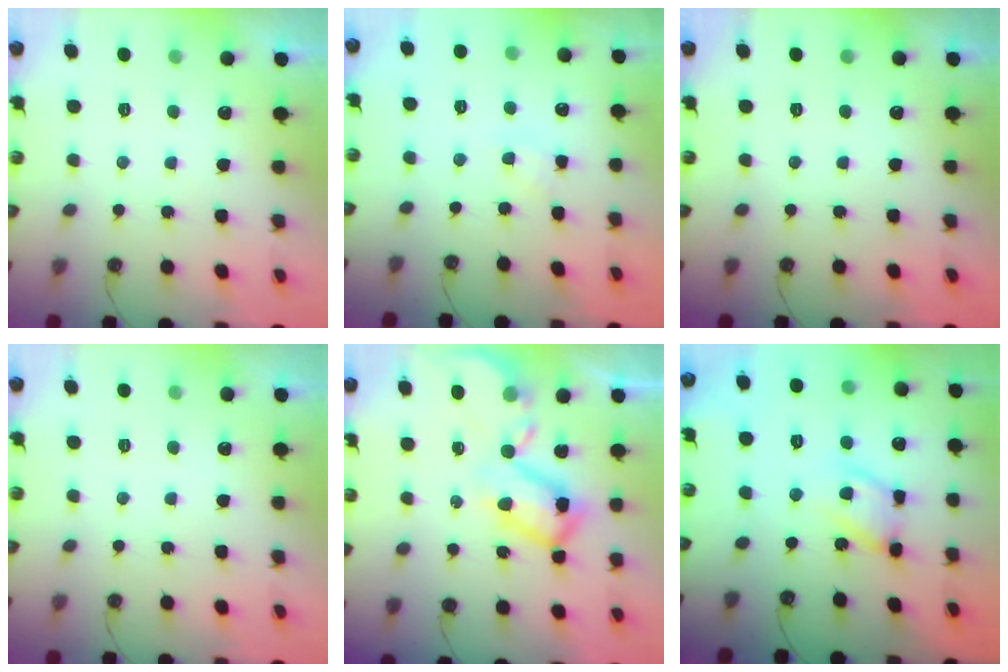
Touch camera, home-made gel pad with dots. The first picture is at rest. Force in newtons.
{"total": 1.4, "press": 1.3, "slide": 0.2}
{"total": 0.0}
{"total": 0.0}
{"total": 12.4, "press": 12.4, "slide": 1.1}
{"total": 12.5, "press": 12.5, "slide": 1.1}